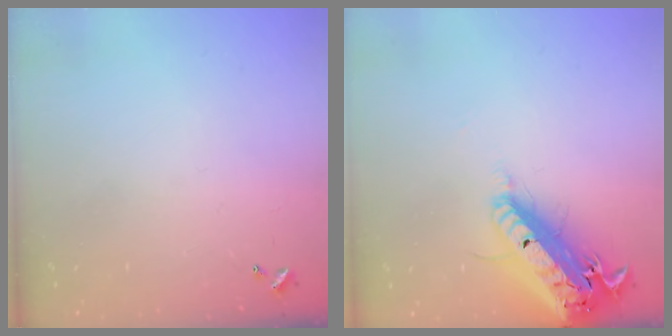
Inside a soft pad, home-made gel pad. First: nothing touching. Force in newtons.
{"total": 21.6, "press": 21.0, "slide": 5.0}